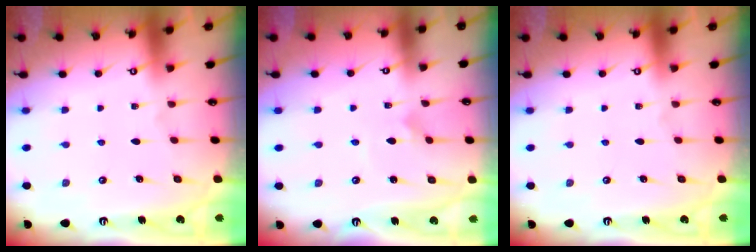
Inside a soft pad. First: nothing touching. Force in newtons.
{"total": 3.3, "press": 3.3, "slide": 0.2}
{"total": 0.0}